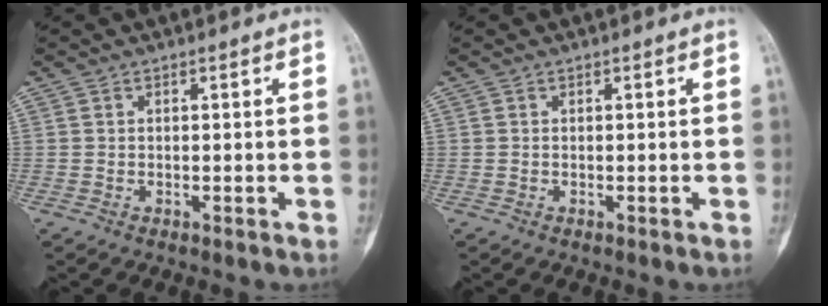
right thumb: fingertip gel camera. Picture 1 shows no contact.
{"total": 0.0}